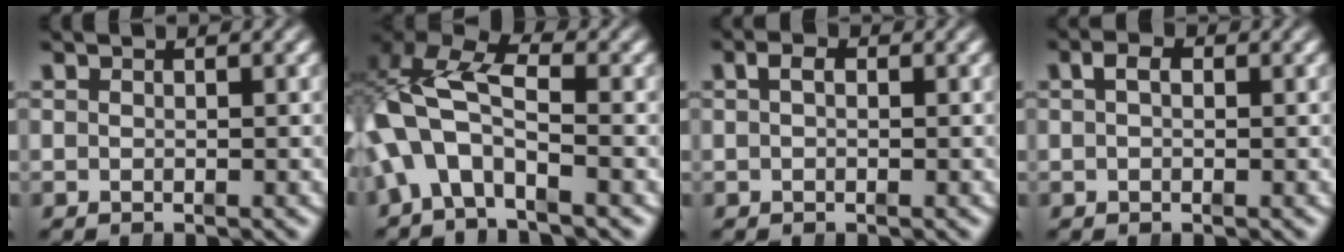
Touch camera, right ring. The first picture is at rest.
{"total": 7.8, "force": [0.3, 5.6, 5.5], "torque": [-0.133, -0.021, 0.003]}
{"total": 1.1, "force": [0.3, 0.4, 1.0], "torque": [-0.013, 0.004, 0.005]}
{"total": 1.4, "force": [0.4, 0.7, 1.2], "torque": [-0.019, 0.004, 0.008]}